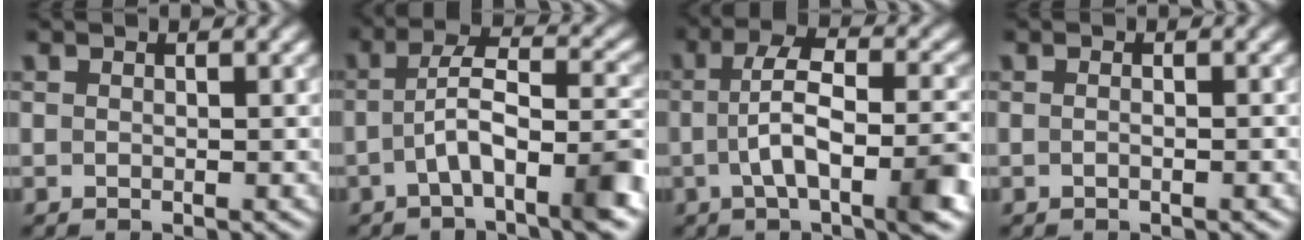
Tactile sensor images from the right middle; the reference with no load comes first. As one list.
[{"total": 7.0, "force": [-2.5, 2.1, 6.2], "torque": [-0.102, 0.016, -0.045]}, {"total": 7.5, "force": [-1.4, 2.4, 6.9], "torque": [-0.116, 0.011, -0.027]}, {"total": 1.1, "force": [-0.1, 0.5, 1.0], "torque": [0.005, -0.005, -0.010]}]